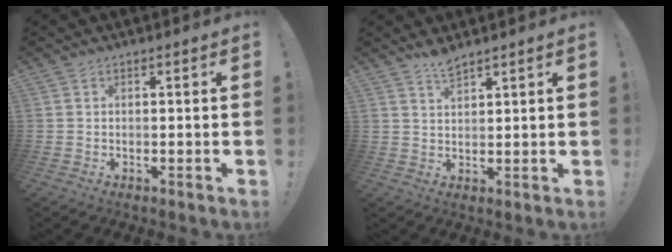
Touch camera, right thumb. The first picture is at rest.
{"total": 4.0, "force": [3.6, 0.7, 1.6], "torque": [-0.021, -0.025, 0.062]}